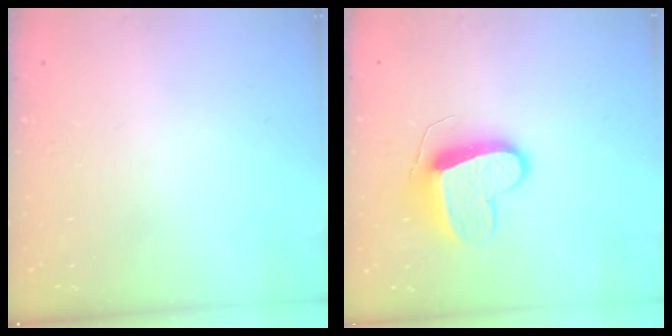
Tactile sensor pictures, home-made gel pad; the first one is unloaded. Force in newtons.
{"total": 9.9, "press": 9.9, "slide": 0.0}